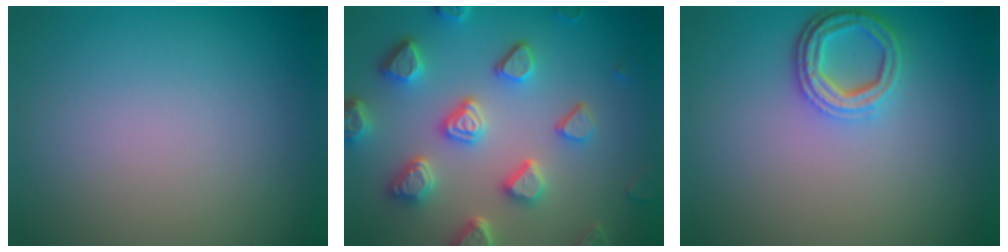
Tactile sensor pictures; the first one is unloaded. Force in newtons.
{"total": 6.3, "press": 5.2, "slide": 3.5}
{"total": 3.6, "press": 2.9, "slide": 2.1}